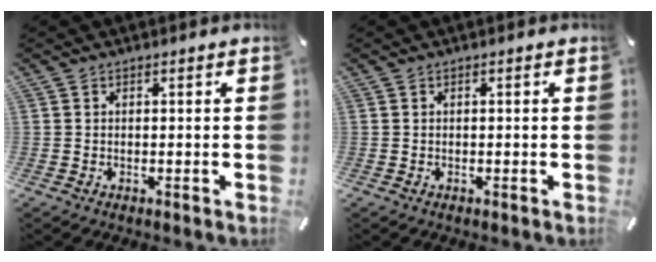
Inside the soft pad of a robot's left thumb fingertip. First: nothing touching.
{"total": 0.0}